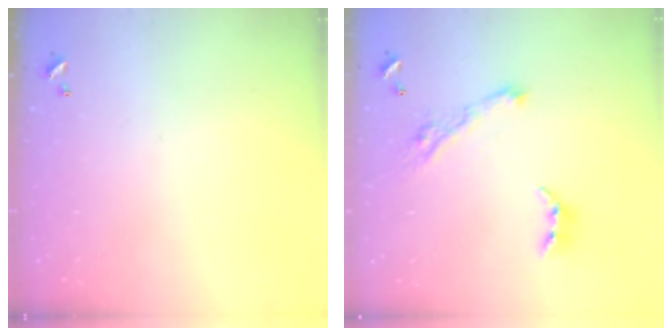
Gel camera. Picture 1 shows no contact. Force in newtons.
{"total": 7.8, "press": 7.7, "slide": 0.9}